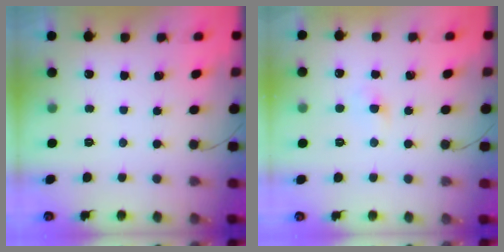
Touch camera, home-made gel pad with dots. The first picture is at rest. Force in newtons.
{"total": 2.7, "press": 2.4, "slide": 1.2}